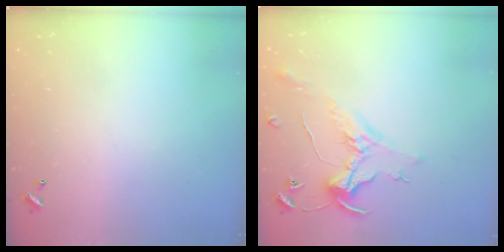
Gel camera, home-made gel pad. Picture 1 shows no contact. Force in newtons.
{"total": 0.8, "press": 0.0, "slide": 0.8}